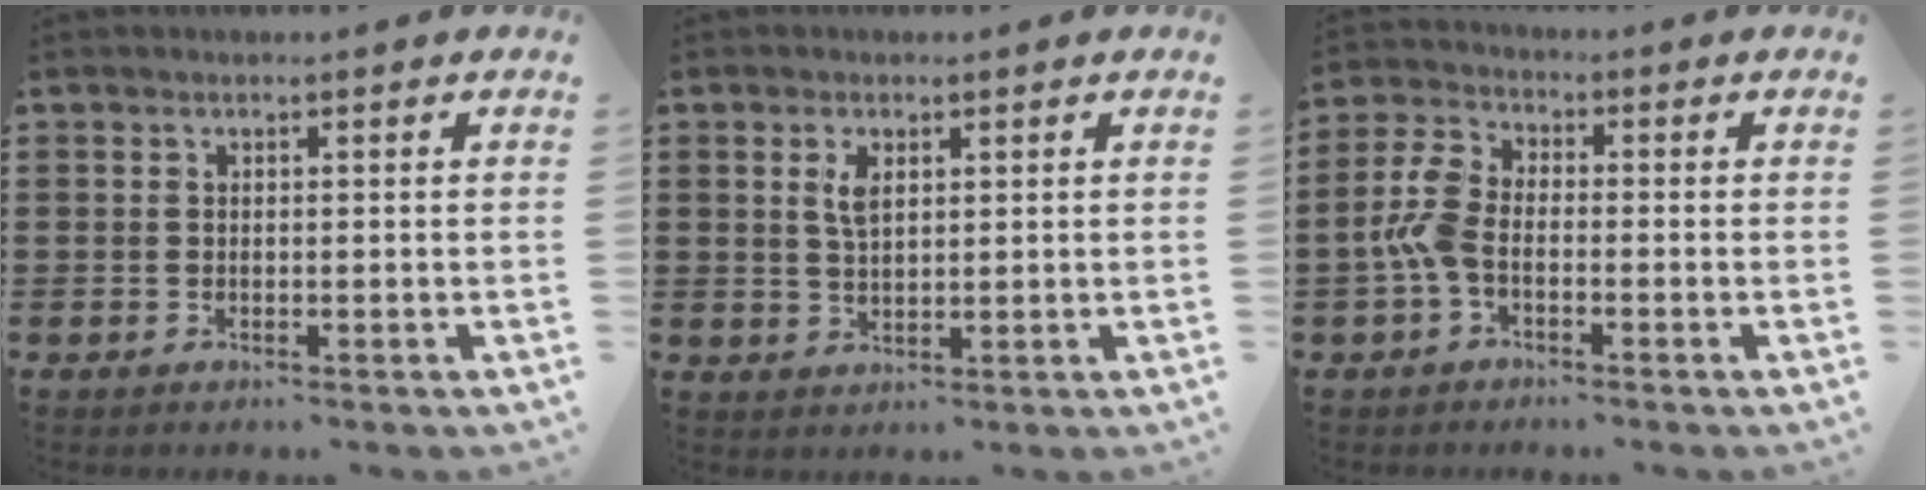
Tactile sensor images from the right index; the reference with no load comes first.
{"total": 3.1, "force": [1.2, 1.4, 2.4], "torque": [-0.053, 0.004, 0.022]}
{"total": 5.8, "force": [-1.8, 3.3, 4.4], "torque": [-0.121, -0.001, -0.043]}